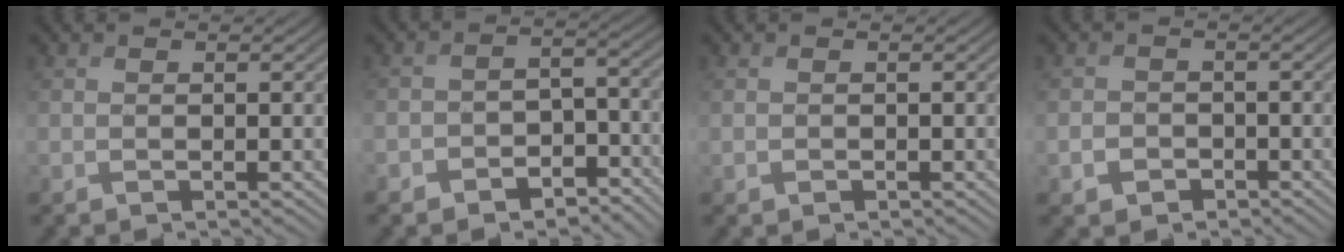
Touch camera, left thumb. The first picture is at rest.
{"total": 5.3, "force": [-3.8, 3.0, 2.2], "torque": [-0.033, -0.006, -0.071]}
{"total": 0.0}
{"total": 2.5, "force": [-1.2, 2.1, 0.7], "torque": [-0.010, -0.003, -0.025]}